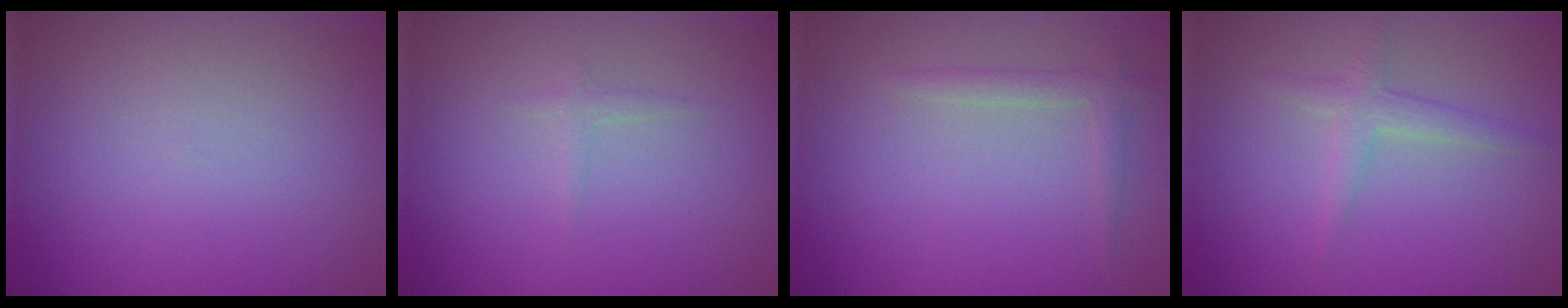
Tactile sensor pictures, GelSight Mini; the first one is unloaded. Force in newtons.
{"total": 0.7, "press": 0.7, "slide": 0.0}
{"total": 1.4, "press": 1.4, "slide": 0.1}
{"total": 2.3, "press": 2.3, "slide": 0.1}